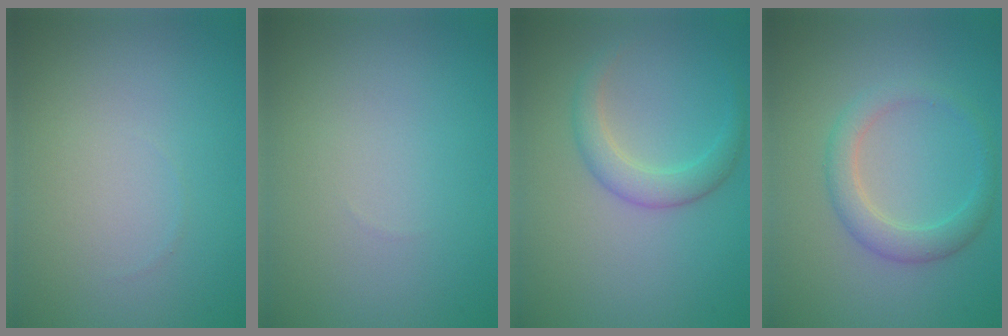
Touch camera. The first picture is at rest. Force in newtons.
{"total": 0.0}
{"total": 2.6, "press": 2.6, "slide": 0.1}
{"total": 2.8, "press": 2.8, "slide": 0.1}